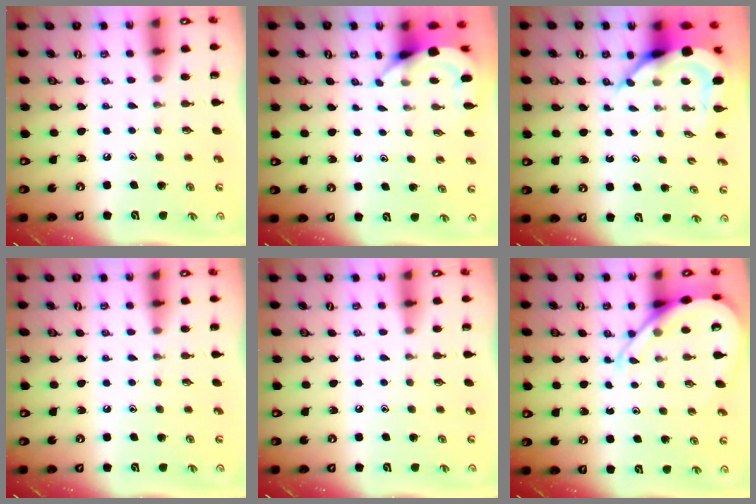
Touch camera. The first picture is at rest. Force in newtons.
{"total": 3.6, "press": 3.6, "slide": 0.3}
{"total": 7.7, "press": 7.6, "slide": 1.0}
{"total": 0.0}
{"total": 0.0}
{"total": 9.9, "press": 9.8, "slide": 1.0}